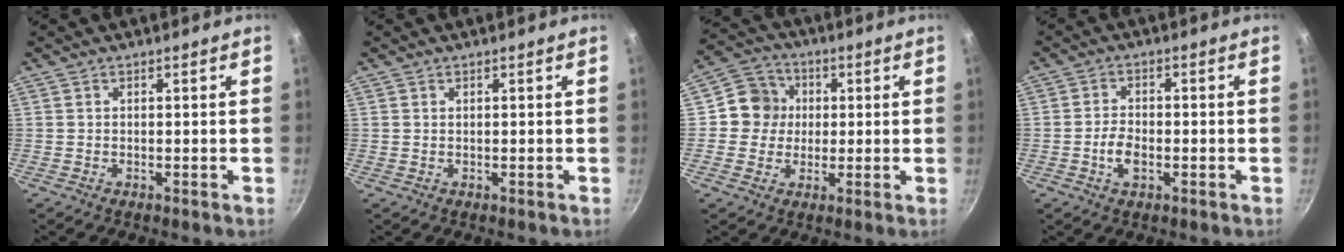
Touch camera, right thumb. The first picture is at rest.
{"total": 0.0}
{"total": 8.0, "force": [0.7, 7.6, 2.3], "torque": [0.004, 0.014, -0.007]}
{"total": 4.6, "force": [-1.4, 2.5, 3.5], "torque": [-0.064, 0.012, -0.029]}